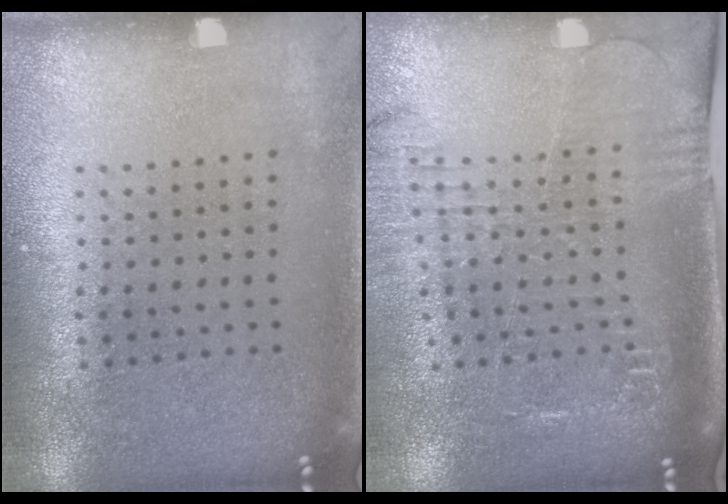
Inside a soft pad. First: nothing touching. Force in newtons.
{"total": 1.9, "press": 1.8, "slide": 0.8}